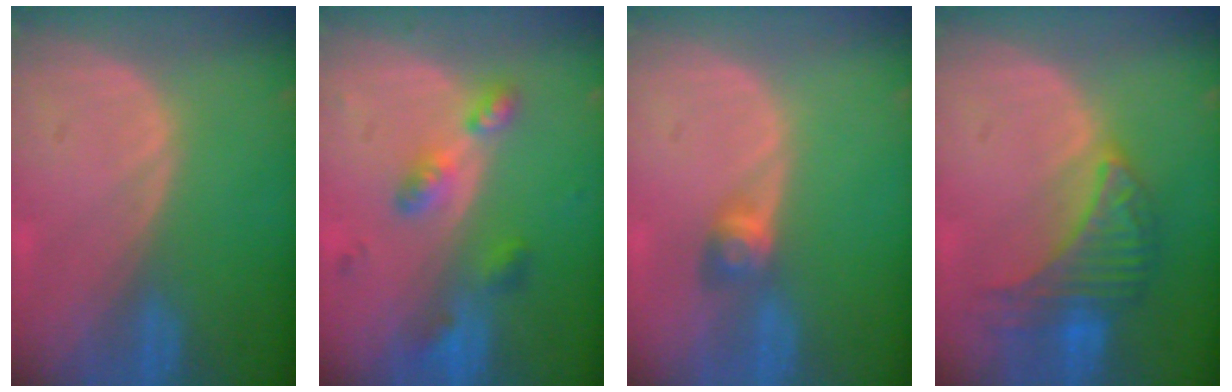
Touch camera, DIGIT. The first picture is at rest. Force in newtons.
{"total": 5.2, "press": 5.1, "slide": 0.7}
{"total": 2.9, "press": 2.5, "slide": 1.4}
{"total": 7.2, "press": 7.2, "slide": 0.2}